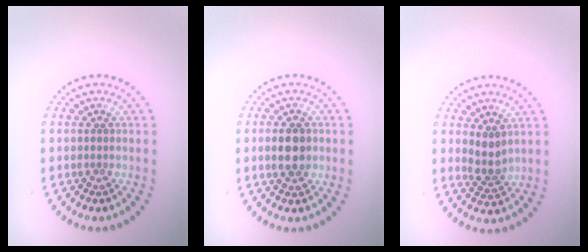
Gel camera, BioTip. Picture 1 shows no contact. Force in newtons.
{"total": 2.9, "press": 2.9, "slide": 0.0}
{"total": 1.9, "press": 1.5, "slide": 1.2}